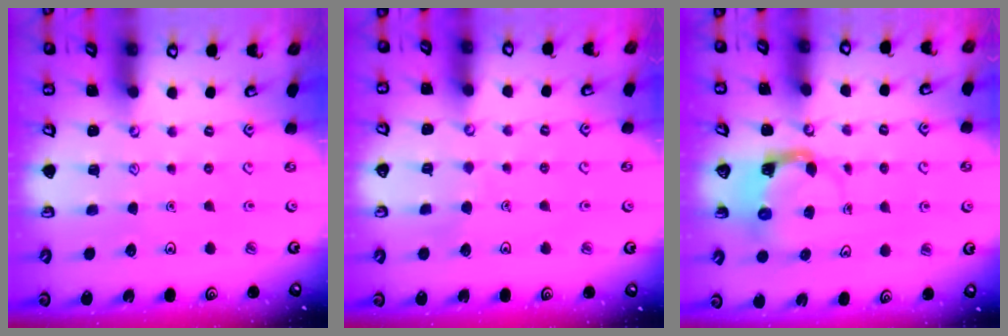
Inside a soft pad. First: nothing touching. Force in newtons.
{"total": 2.4, "press": 2.4, "slide": 0.1}
{"total": 3.7, "press": 3.7, "slide": 0.7}